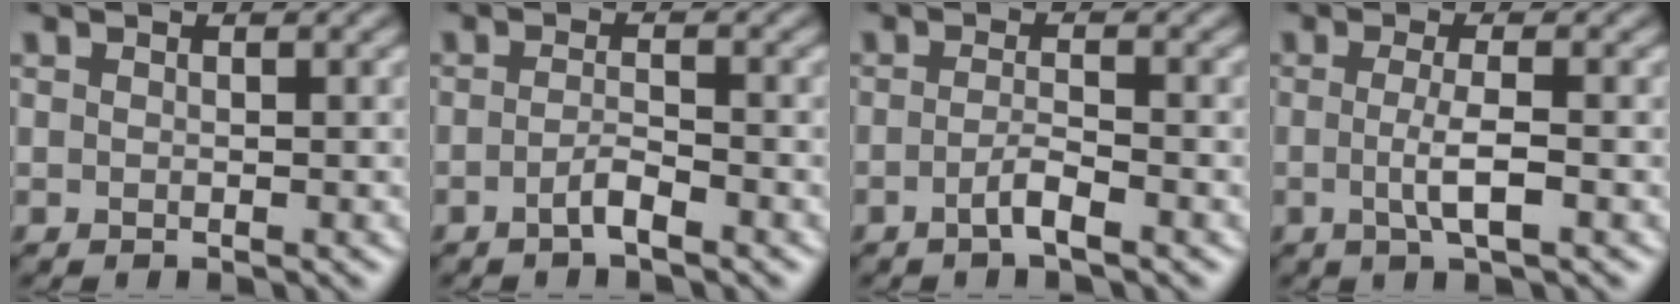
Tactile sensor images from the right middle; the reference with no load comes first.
{"total": 1.7, "force": [-1.0, 0.3, 1.4], "torque": [-0.027, 0.004, -0.023]}
{"total": 2.0, "force": [-0.9, 0.3, 1.7], "torque": [-0.031, 0.004, -0.023]}
{"total": 2.9, "force": [-0.4, 0.6, 2.8], "torque": [-0.053, -0.004, -0.008]}